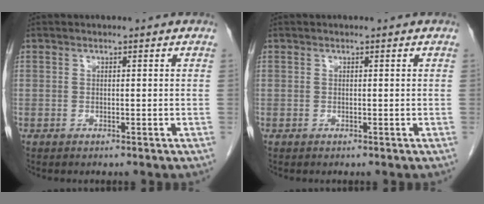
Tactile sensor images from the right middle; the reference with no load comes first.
{"total": 0.0}